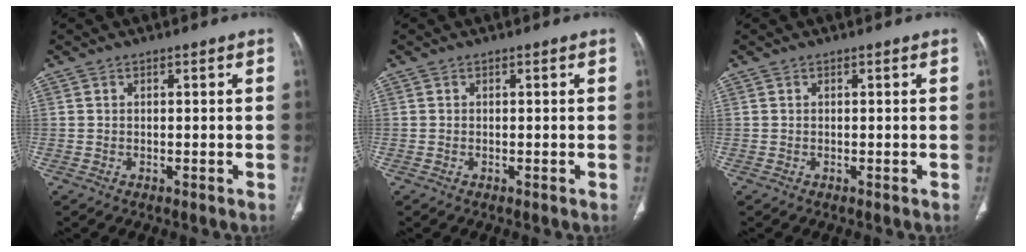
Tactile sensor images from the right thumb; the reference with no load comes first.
{"total": 0.0}
{"total": 0.0}